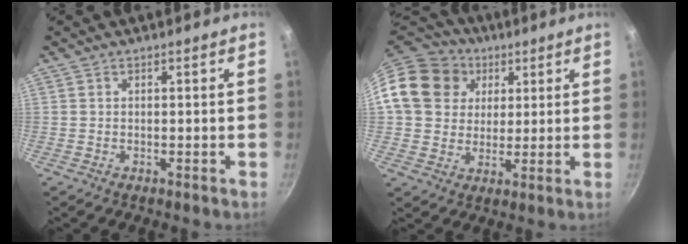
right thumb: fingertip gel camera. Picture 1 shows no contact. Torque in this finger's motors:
{"motor_torque": [-0.57, 1.26, 0.93, -0.31, 0.31]}